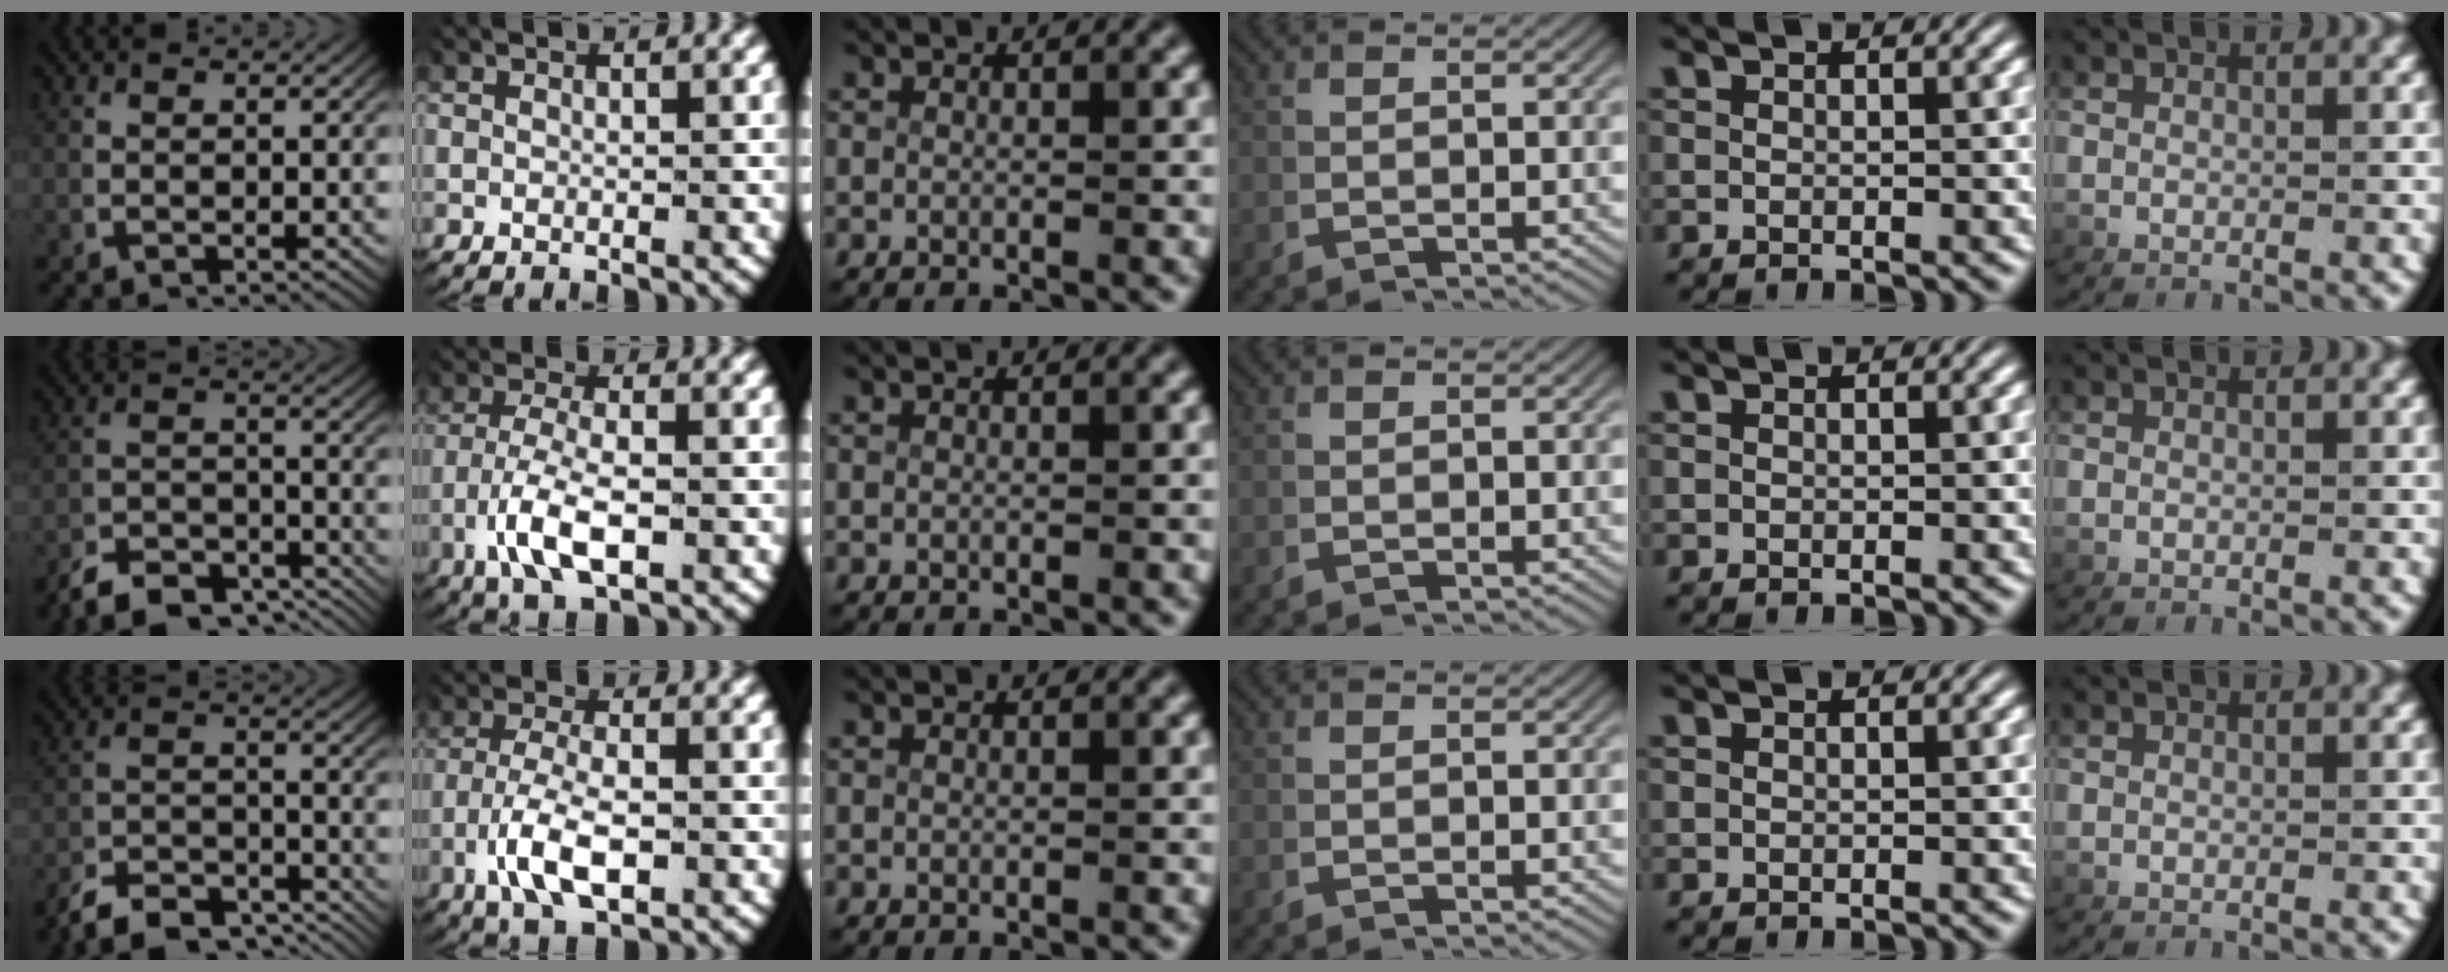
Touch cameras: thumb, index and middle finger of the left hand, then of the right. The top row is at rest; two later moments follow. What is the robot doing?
{"motion": "grasp_and_lifting", "object": "card"}